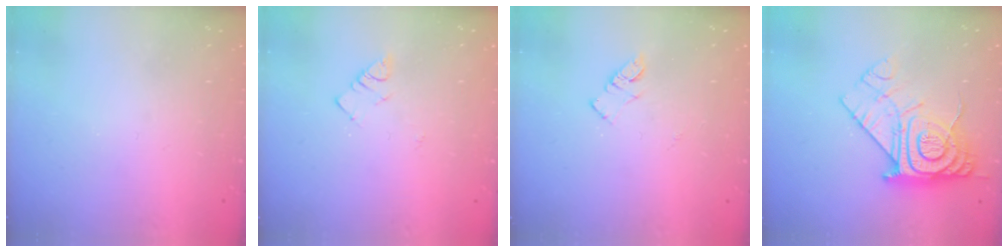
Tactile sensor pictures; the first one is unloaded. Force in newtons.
{"total": 2.8, "press": 2.7, "slide": 0.4}
{"total": 5.6, "press": 5.6, "slide": 0.8}
{"total": 14.8, "press": 14.7, "slide": 1.3}